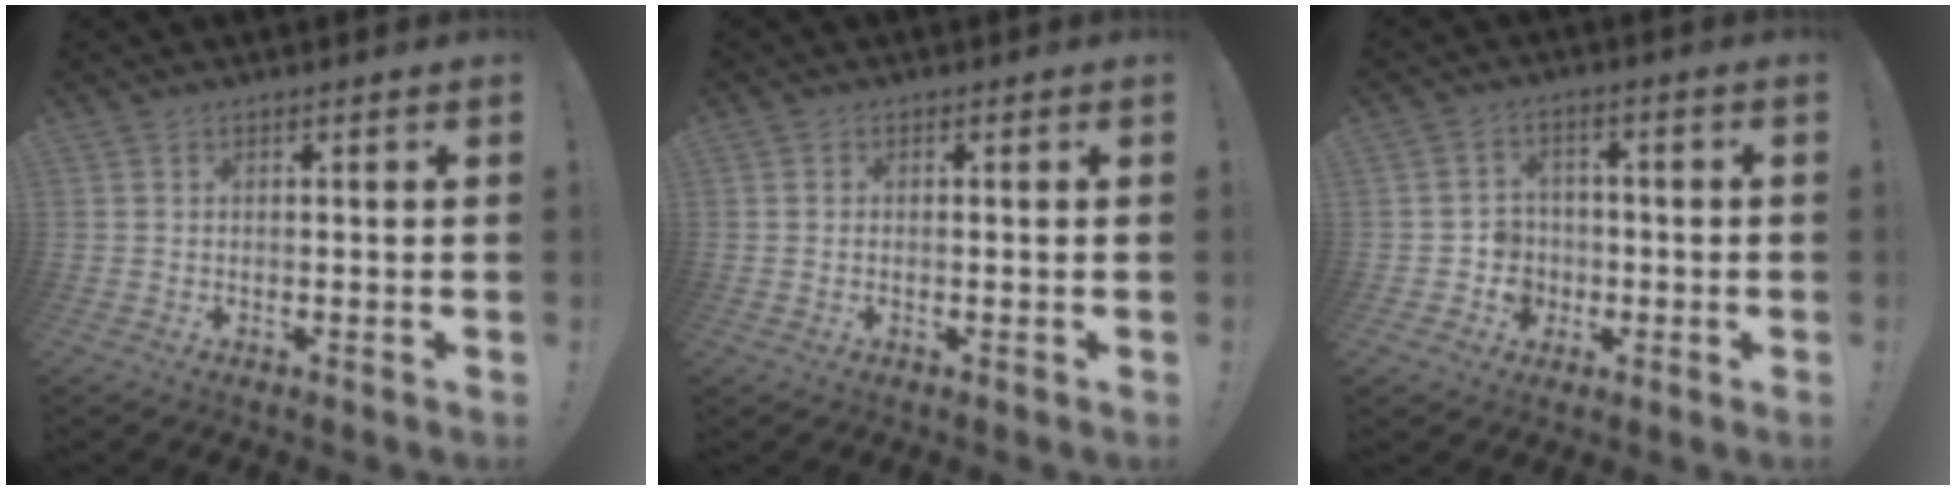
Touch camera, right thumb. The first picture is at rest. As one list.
[{"total": 0.7, "force": [0.0, 0.4, 0.6], "torque": [-0.016, 0.003, 0.000]}, {"total": 6.2, "force": [-1.1, 6.0, 1.2], "torque": [-0.027, 0.001, -0.016]}]